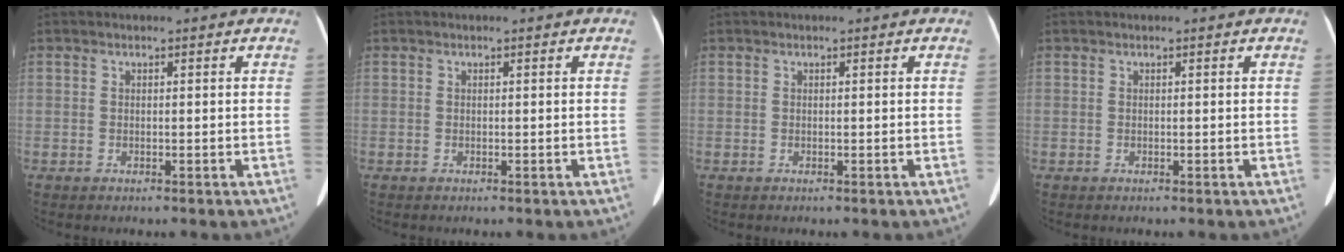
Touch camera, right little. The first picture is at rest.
{"total": 0.0}
{"total": 0.0}
{"total": 0.0}